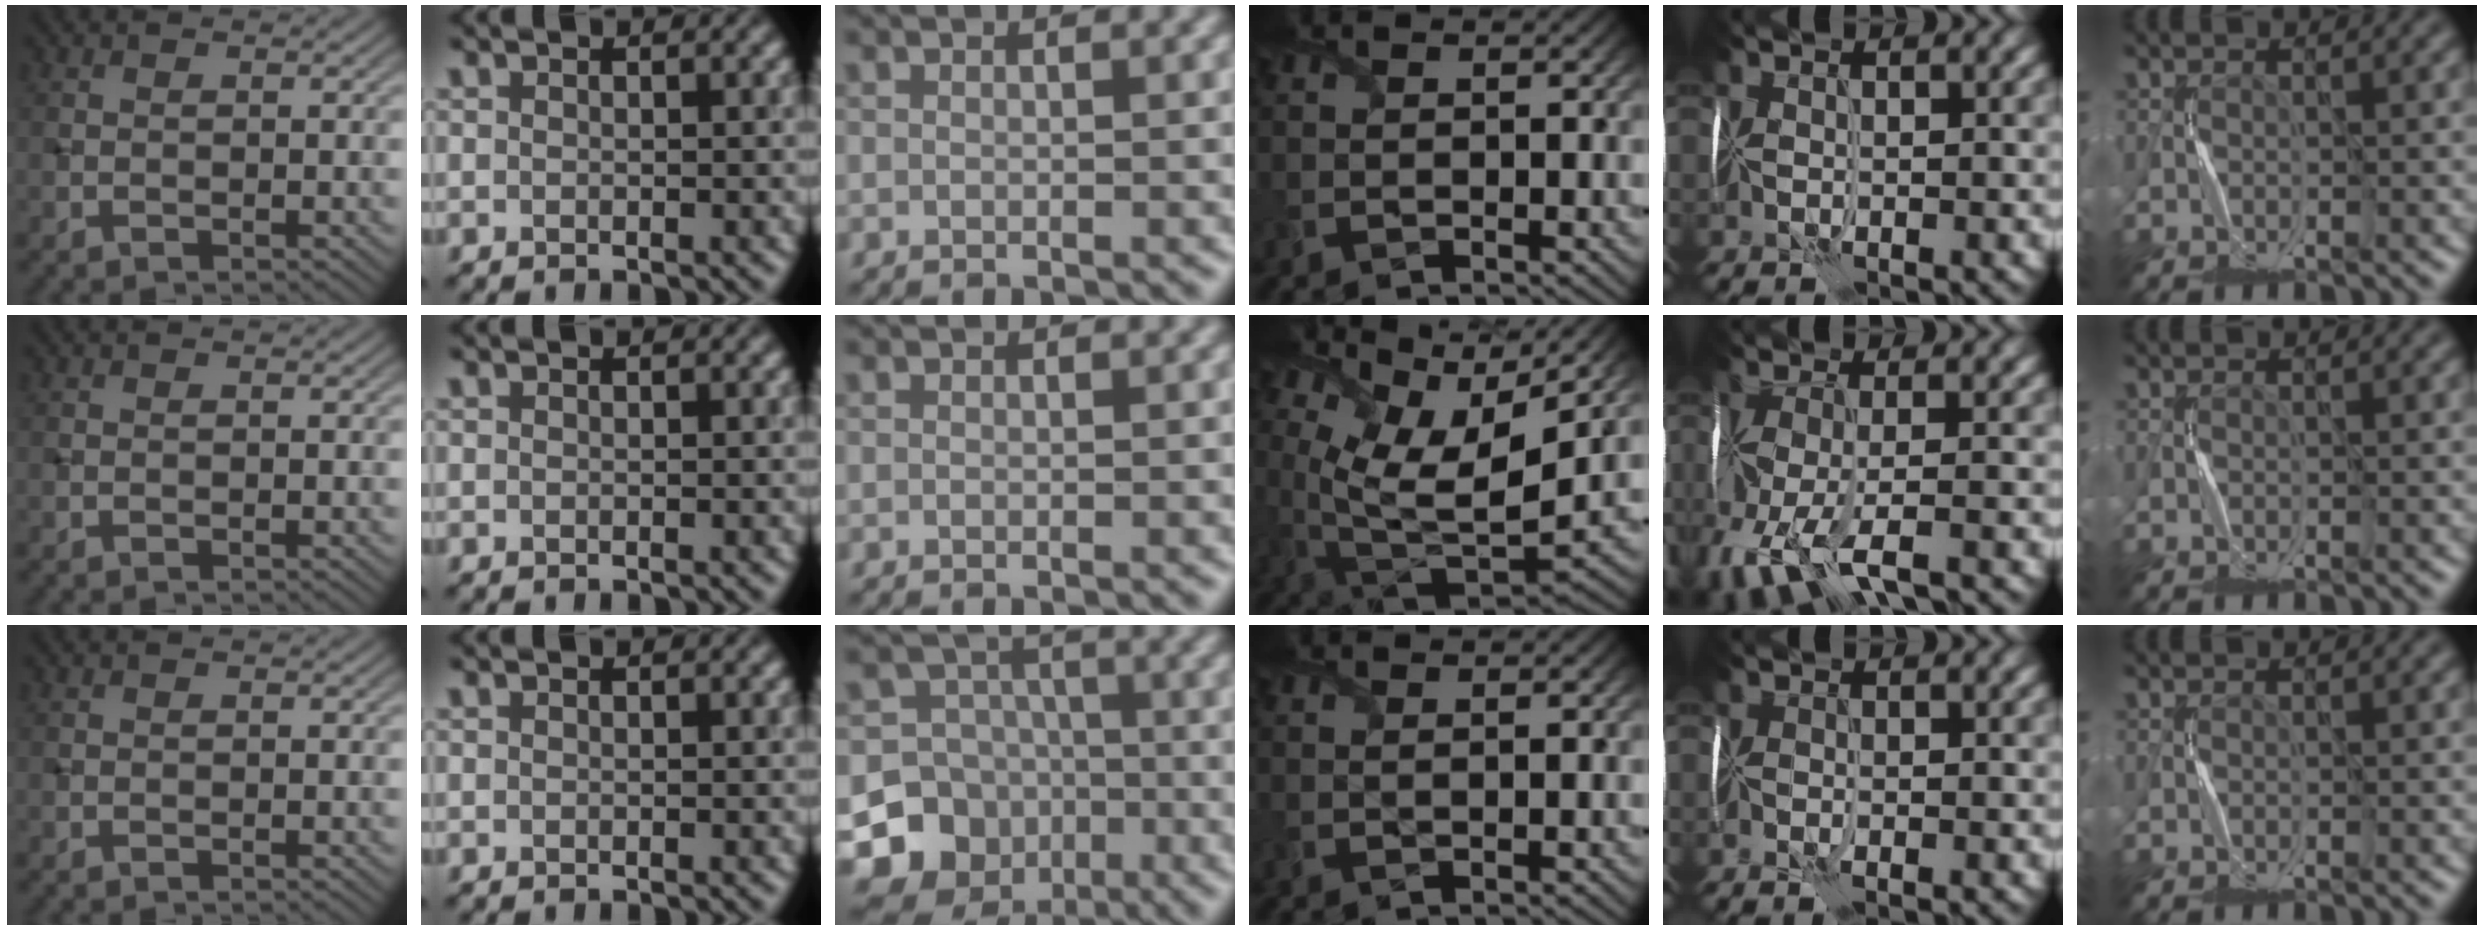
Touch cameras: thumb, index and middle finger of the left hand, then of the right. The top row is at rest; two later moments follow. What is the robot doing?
{"motion": "fold", "object": "map"}